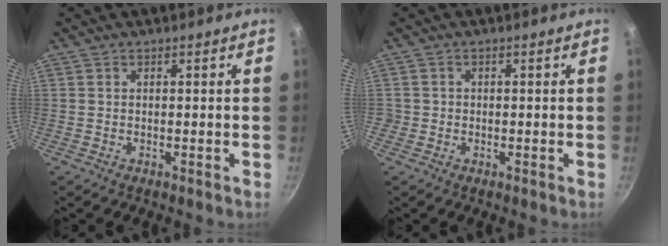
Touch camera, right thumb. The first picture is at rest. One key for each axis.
{"total": 1.3, "fx": -0.2, "fy": 1.2, "fz": 0.0, "tx": 0.009, "ty": 0.007, "tz": -0.006}